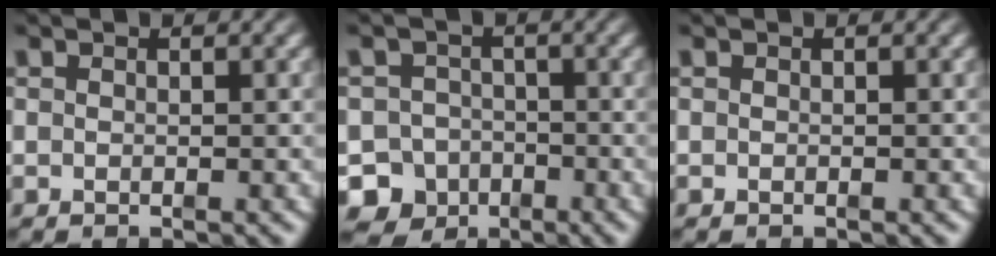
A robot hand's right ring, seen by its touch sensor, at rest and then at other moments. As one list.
[{"total": 11.9, "force": [-5.7, 10.2, 2.5], "torque": [-0.056, -0.049, -0.096]}, {"total": 0.0}]